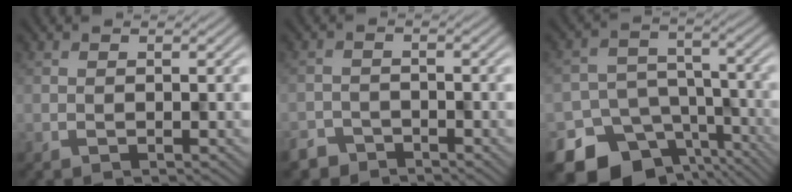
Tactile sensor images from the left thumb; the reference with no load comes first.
{"total": 2.7, "force": [-2.4, 1.1, -0.1], "torque": [0.008, -0.001, -0.045]}
{"total": 16.7, "force": [-11.2, 11.5, 4.6], "torque": [-0.100, -0.062, -0.136]}